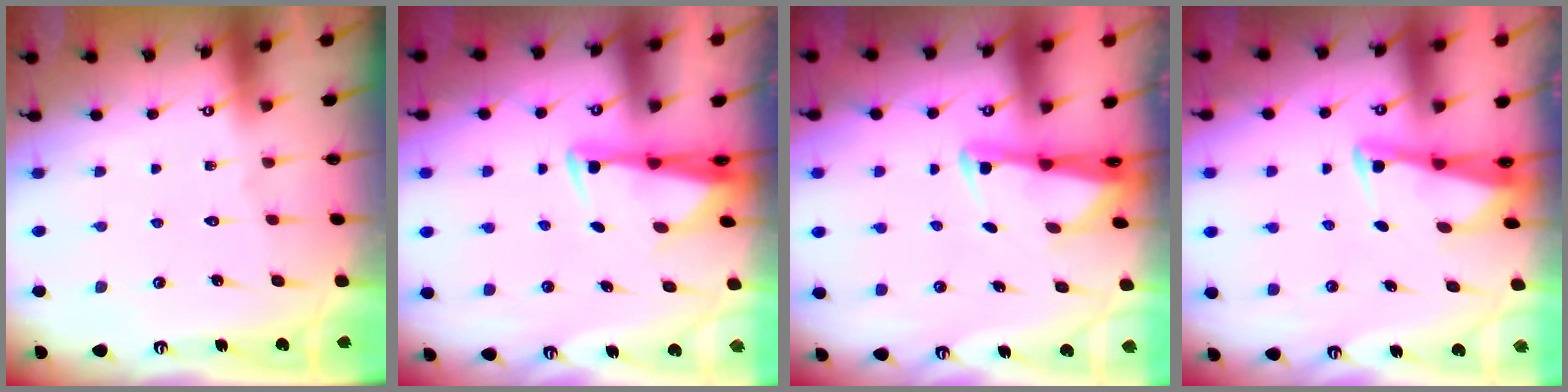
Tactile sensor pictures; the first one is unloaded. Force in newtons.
{"total": 2.8, "press": 2.6, "slide": 1.0}
{"total": 2.6, "press": 2.6, "slide": 0.5}
{"total": 2.7, "press": 2.7, "slide": 0.3}